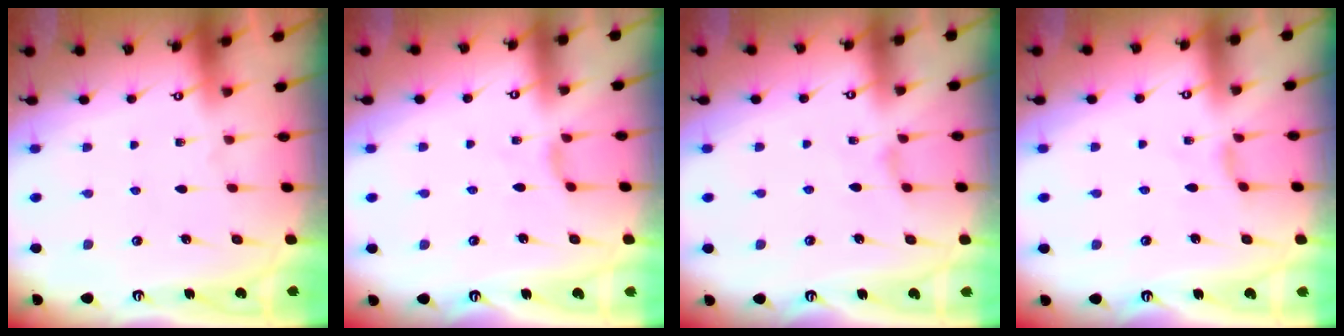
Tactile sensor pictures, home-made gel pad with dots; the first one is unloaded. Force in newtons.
{"total": 1.8, "press": 1.7, "slide": 0.5}
{"total": 2.7, "press": 2.6, "slide": 0.4}
{"total": 1.3, "press": 1.2, "slide": 0.3}